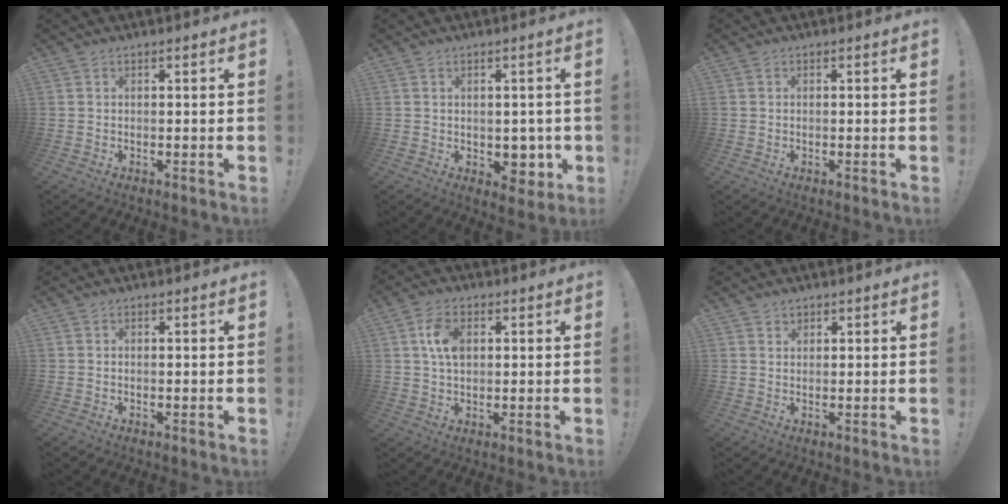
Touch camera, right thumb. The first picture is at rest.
{"total": 6.4, "force": [-0.2, 5.3, 3.6], "torque": [-0.017, -0.005, 0.005]}
{"total": 0.0}
{"total": 0.0}
{"total": 7.8, "force": [1.9, 4.9, 5.7], "torque": [-0.098, 0.002, 0.033]}
{"total": 1.3, "force": [1.1, 0.8, 0.0], "torque": [0.006, -0.006, 0.019]}